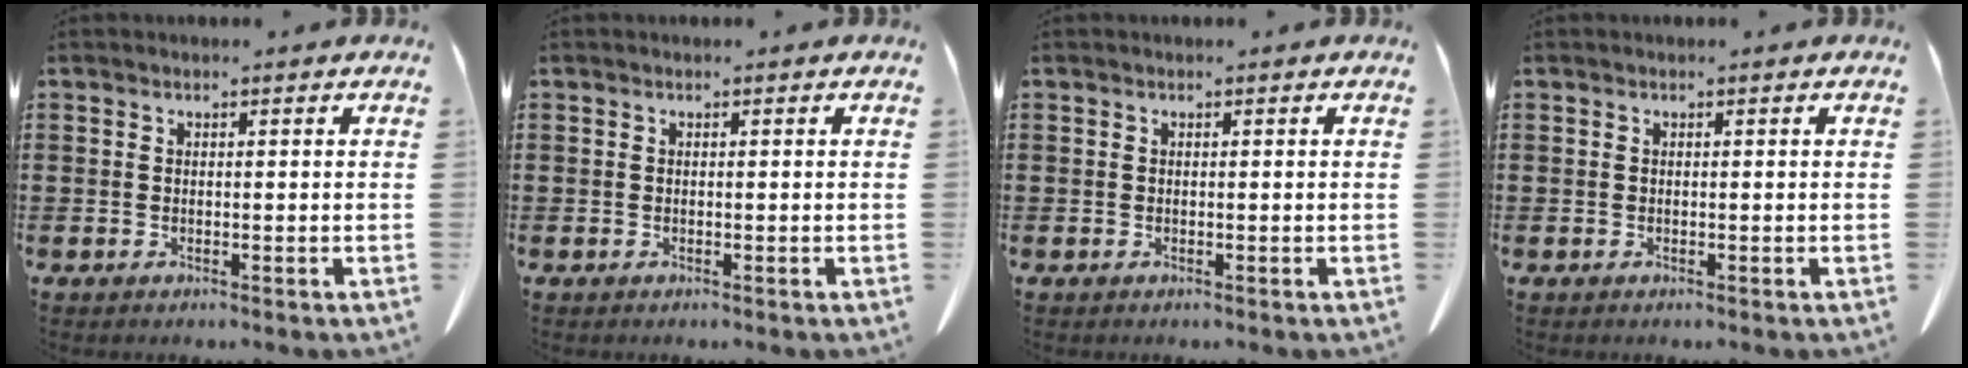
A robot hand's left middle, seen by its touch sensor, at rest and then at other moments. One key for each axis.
{"total": 0.0}
{"total": 0.0}
{"total": 0.0}